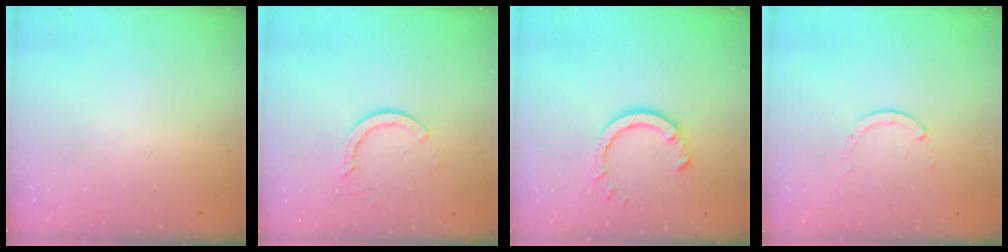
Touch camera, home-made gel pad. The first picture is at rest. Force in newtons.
{"total": 5.6, "press": 5.6, "slide": 0.2}
{"total": 6.3, "press": 6.3, "slide": 0.6}
{"total": 0.0}